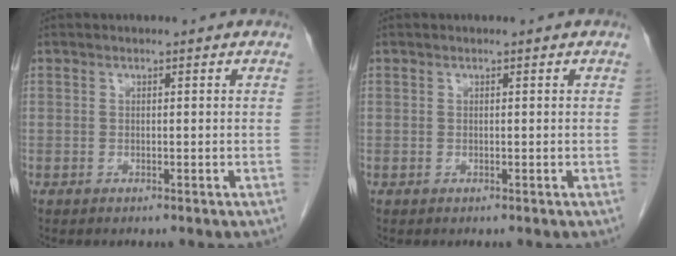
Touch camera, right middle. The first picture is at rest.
{"total": 0.0}